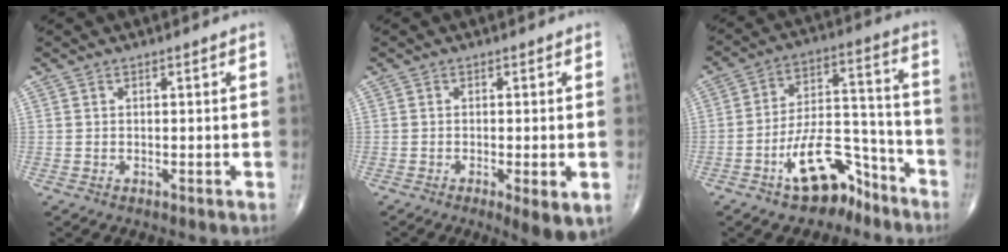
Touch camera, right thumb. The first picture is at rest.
{"total": 5.9, "force": [-2.0, 1.4, 5.4], "torque": [-0.081, -0.014, -0.029]}
{"total": 13.3, "force": [-8.4, 6.6, 7.9], "torque": [-0.104, 0.086, -0.143]}